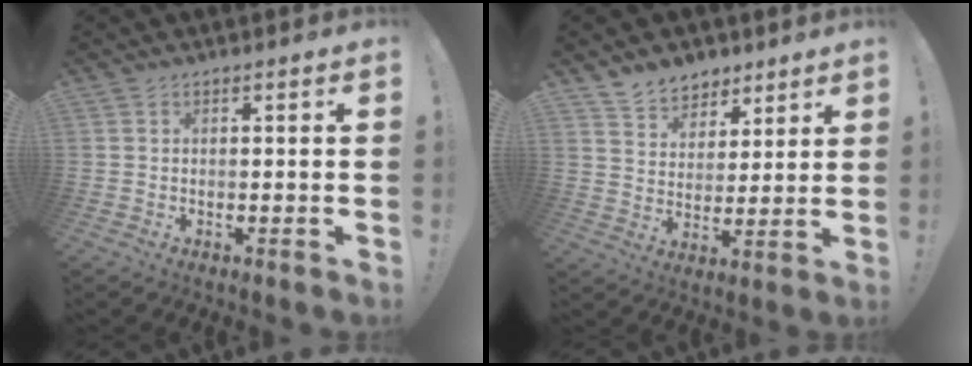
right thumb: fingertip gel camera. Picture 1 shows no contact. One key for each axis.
{"total": 8.1, "fx": 6.2, "fy": 5.2, "fz": 0.8, "tx": -0.018, "ty": -0.053, "tz": 0.125}